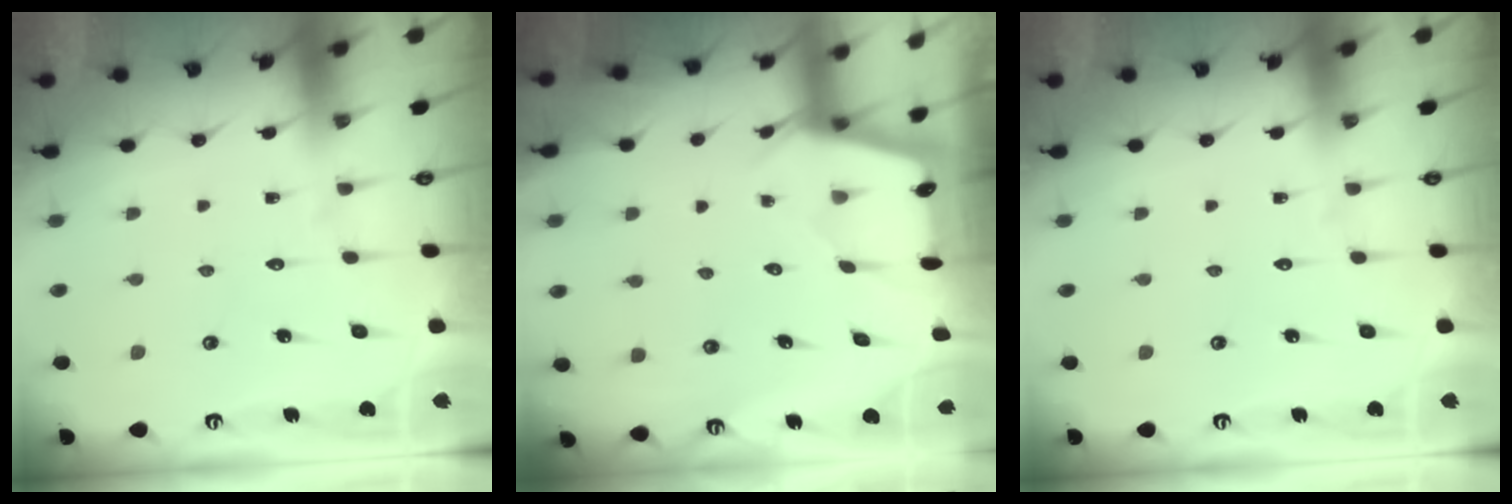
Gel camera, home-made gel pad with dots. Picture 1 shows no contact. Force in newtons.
{"total": 2.3, "press": 2.2, "slide": 0.3}
{"total": 0.0}